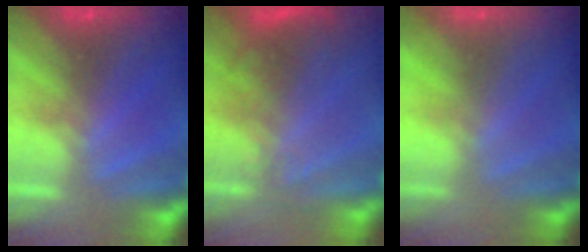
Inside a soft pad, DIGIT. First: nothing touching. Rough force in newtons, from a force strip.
{"total": 2.9}
{"total": 2.4}